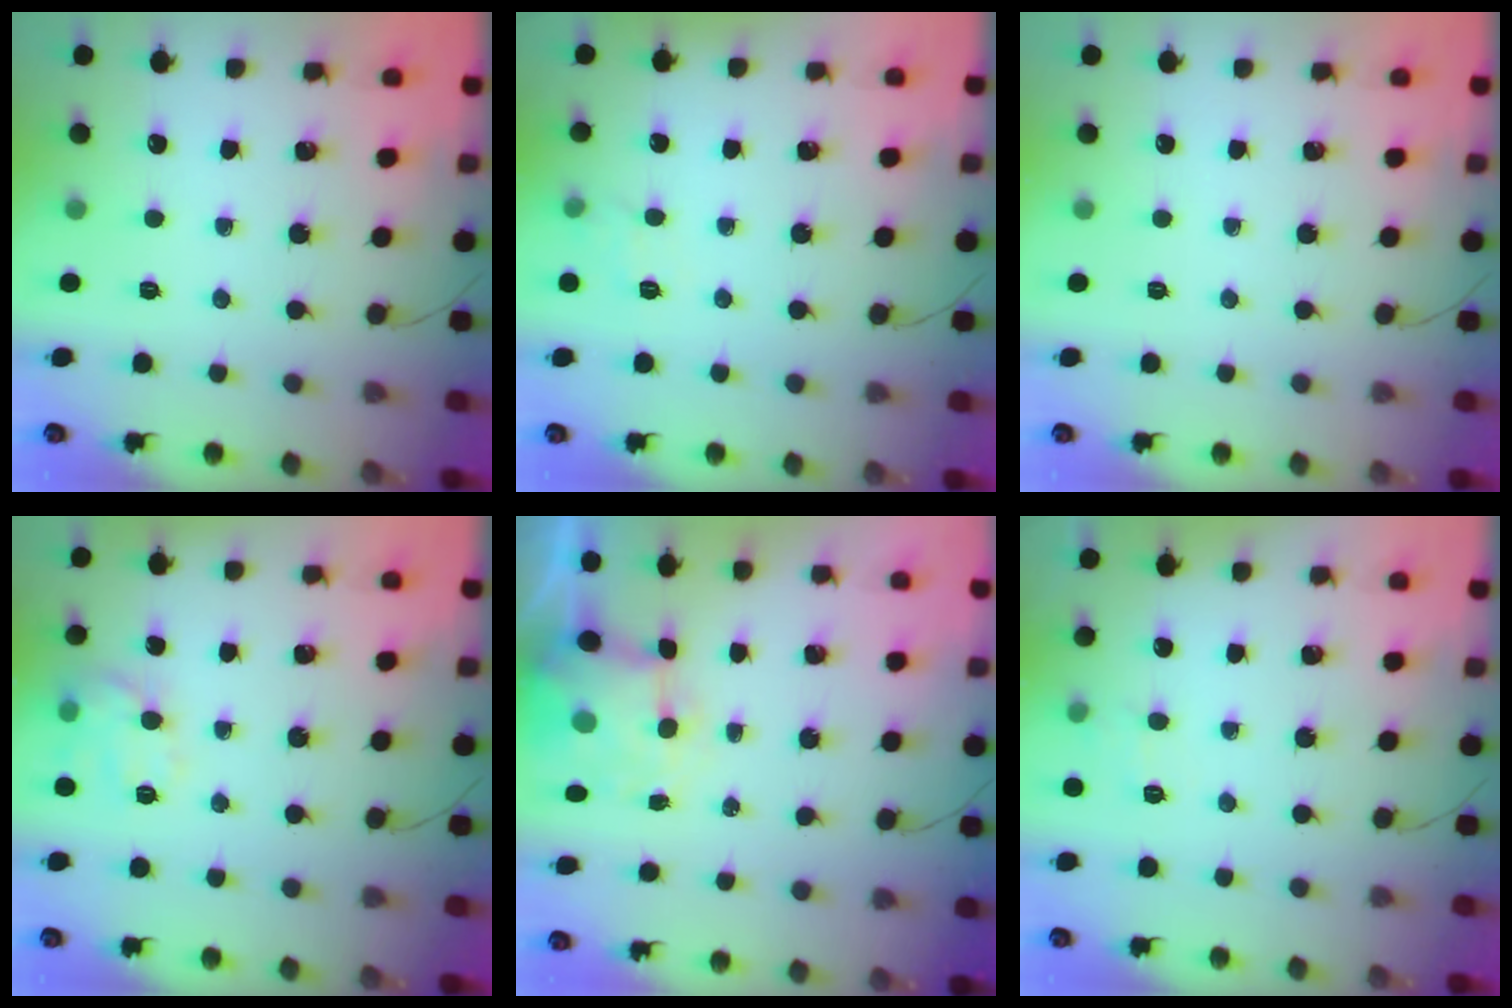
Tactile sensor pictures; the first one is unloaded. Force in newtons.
{"total": 7.2, "press": 7.0, "slide": 1.9}
{"total": 0.0}
{"total": 10.8, "press": 10.8, "slide": 0.4}
{"total": 7.0, "press": 6.9, "slide": 1.0}
{"total": 3.5, "press": 3.1, "slide": 1.6}